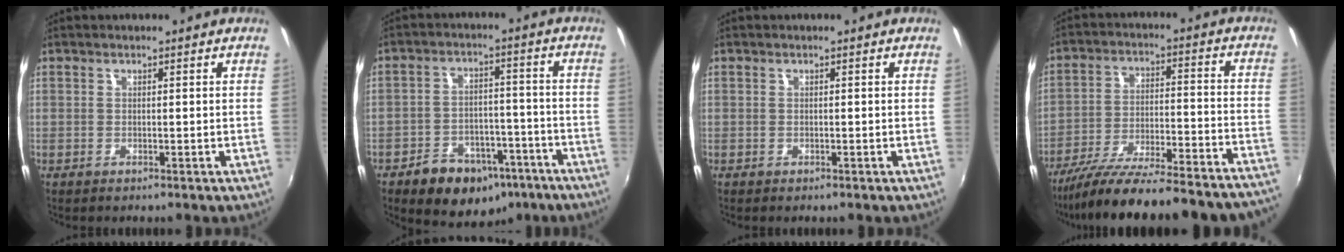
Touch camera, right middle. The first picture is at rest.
{"total": 15.4, "force": [-9.8, 9.4, 7.2], "torque": [-0.143, 0.017, -0.122]}
{"total": 0.0}
{"total": 28.6, "force": [-25.7, 1.8, 12.5], "torque": [-0.207, -0.073, -0.370]}